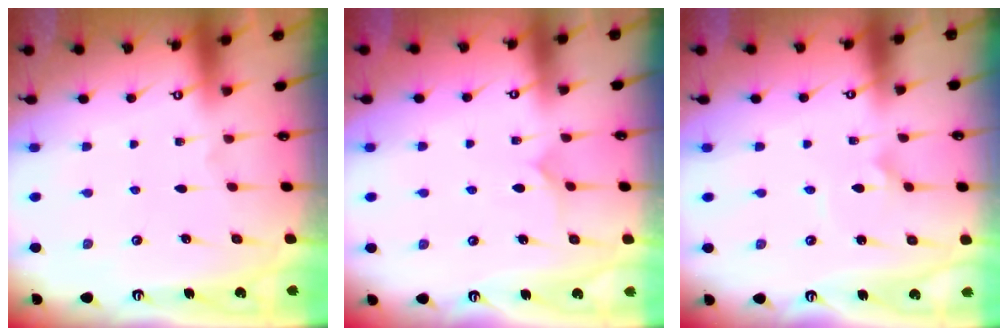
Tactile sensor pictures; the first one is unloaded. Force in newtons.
{"total": 5.1, "press": 5.1, "slide": 0.6}
{"total": 2.4, "press": 2.4, "slide": 0.1}